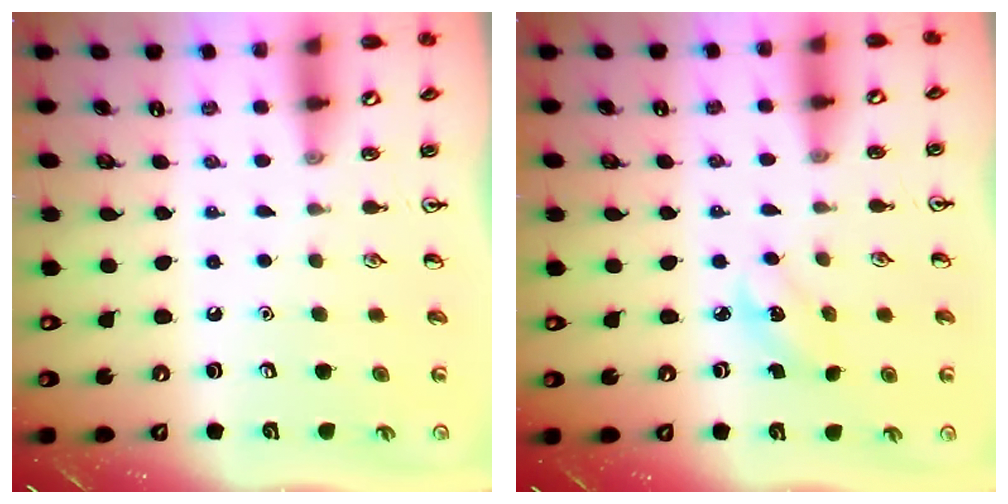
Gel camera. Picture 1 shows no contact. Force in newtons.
{"total": 2.7, "press": 2.6, "slide": 0.9}